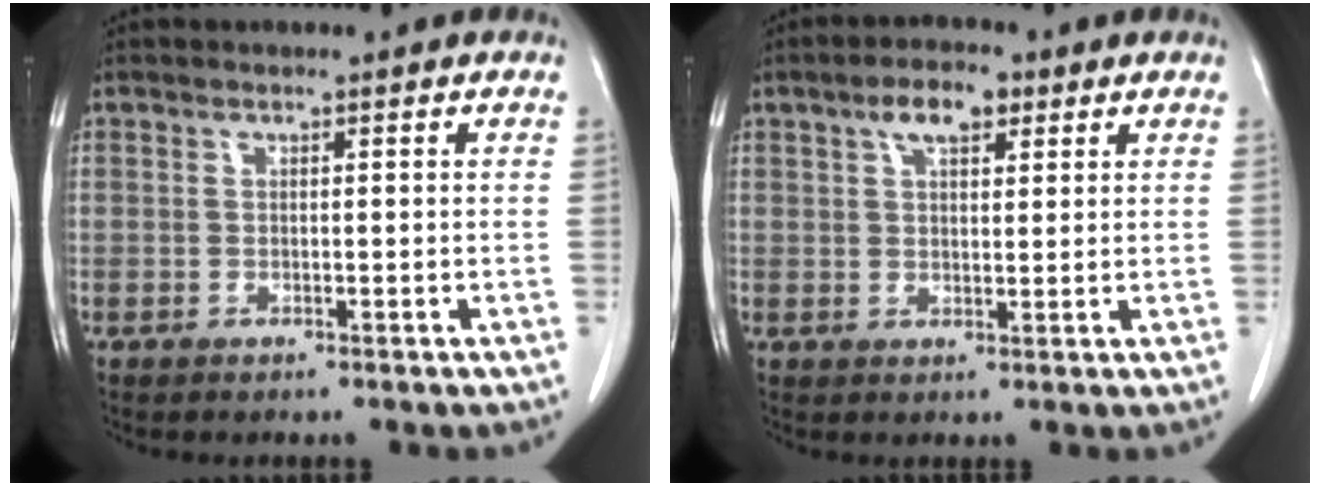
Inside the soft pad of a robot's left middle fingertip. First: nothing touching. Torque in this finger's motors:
{"motor_torque": [0.85, -0.38, 0.04, 0.03]}